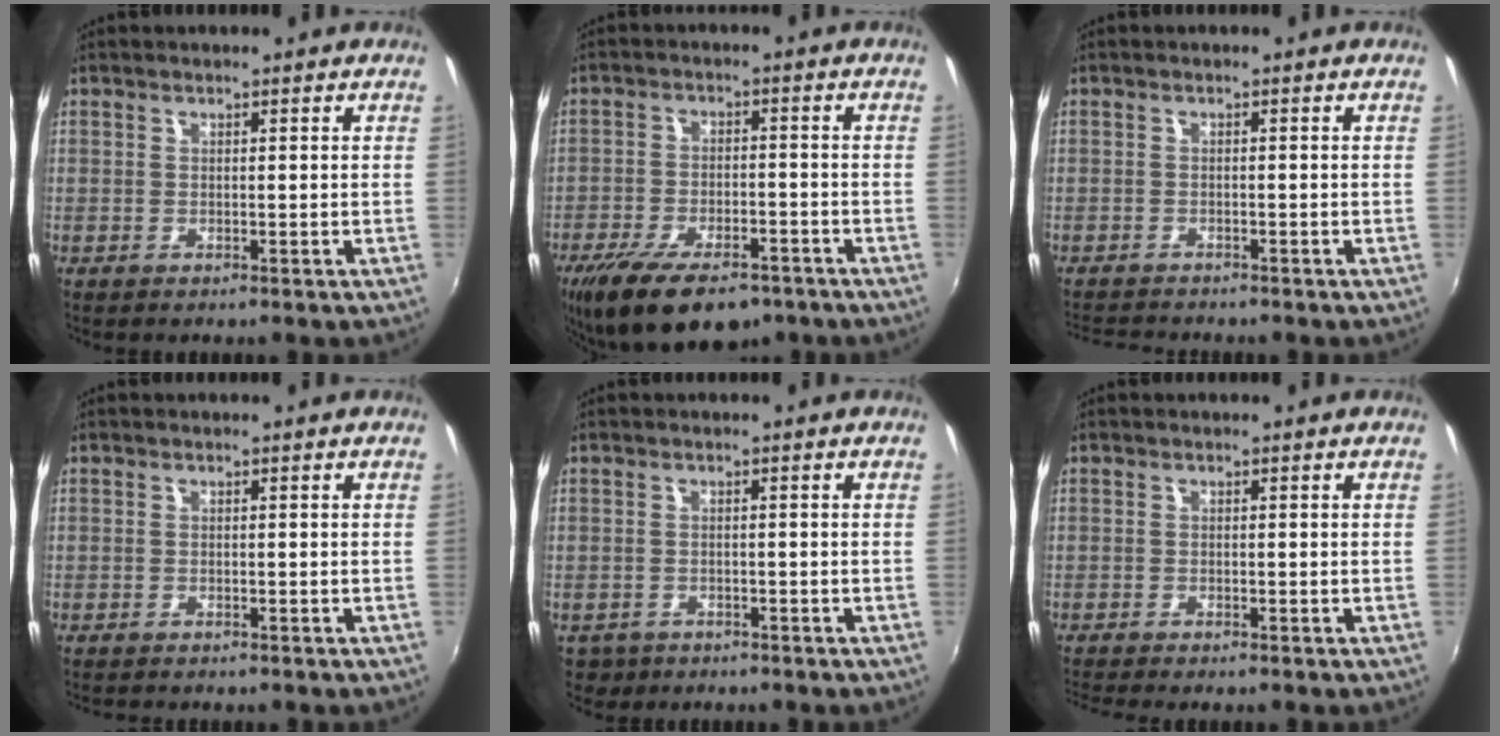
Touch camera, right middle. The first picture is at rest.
{"total": 15.9, "force": [-10.9, 6.5, 9.5], "torque": [-0.198, -0.038, -0.173]}
{"total": 4.7, "force": [-4.4, 0.6, 1.2], "torque": [-0.039, -0.015, -0.078]}
{"total": 1.3, "force": [-1.2, 0.2, 0.3], "torque": [-0.010, -0.008, -0.021]}
{"total": 3.2, "force": [-1.9, 2.5, 0.8], "torque": [-0.025, -0.006, -0.028]}
{"total": 2.7, "force": [-2.5, -0.2, 1.1], "torque": [-0.028, -0.018, -0.050]}